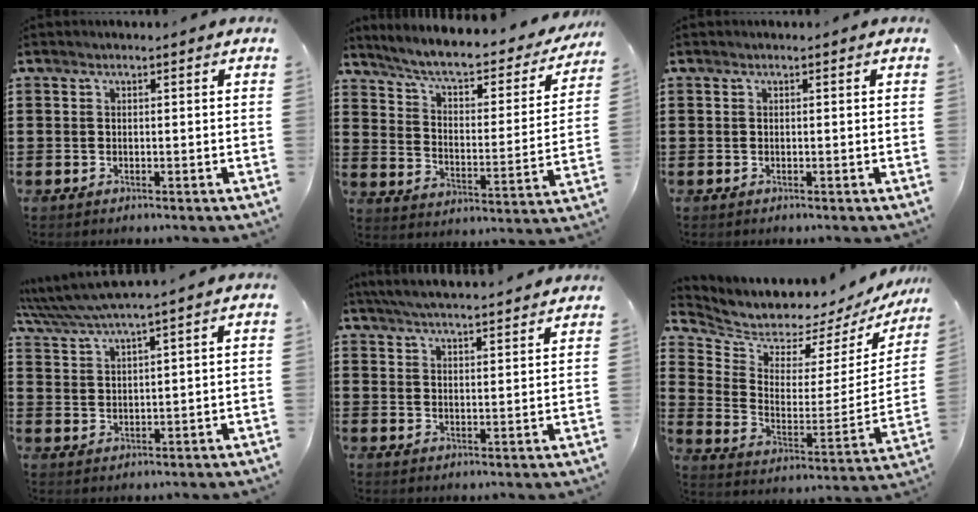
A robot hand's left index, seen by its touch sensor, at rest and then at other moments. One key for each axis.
{"total": 6.2, "fx": 5.2, "fy": 0.7, "fz": 3.3, "tx": -0.085, "ty": -0.034, "tz": 0.083}
{"total": 0.0}
{"total": 4.0, "fx": 3.5, "fy": -0.4, "fz": 2.0, "tx": -0.050, "ty": -0.016, "tz": 0.061}
{"total": 4.9, "fx": 4.7, "fy": -0.2, "fz": 1.2, "tx": -0.039, "ty": -0.020, "tz": 0.085}
{"total": 4.6, "fx": 4.6, "fy": 0.5, "fz": -0.5, "tx": -0.028, "ty": -0.059, "tz": 0.075}